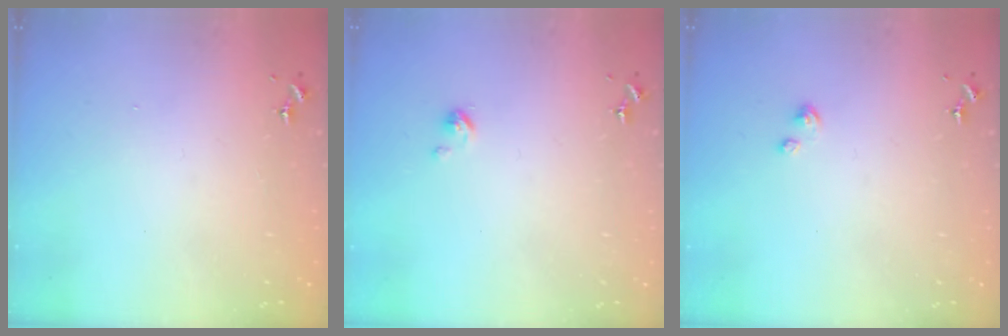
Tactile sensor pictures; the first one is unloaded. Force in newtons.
{"total": 3.2, "press": 3.2, "slide": 0.3}
{"total": 3.2, "press": 3.2, "slide": 0.4}